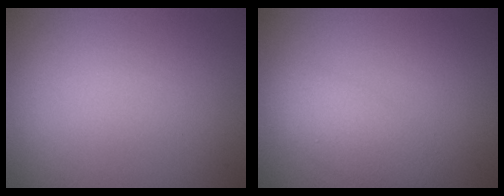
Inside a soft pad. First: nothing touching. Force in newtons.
{"total": 2.7, "press": 2.7, "slide": 0.1}